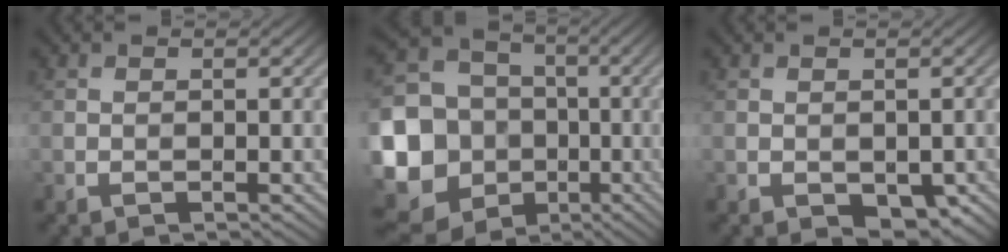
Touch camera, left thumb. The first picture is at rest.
{"total": 20.4, "force": [-6.5, 18.0, 7.1], "torque": [-0.228, -0.029, -0.123]}
{"total": 3.5, "force": [-1.5, 1.9, 2.5], "torque": [-0.036, -0.010, -0.018]}